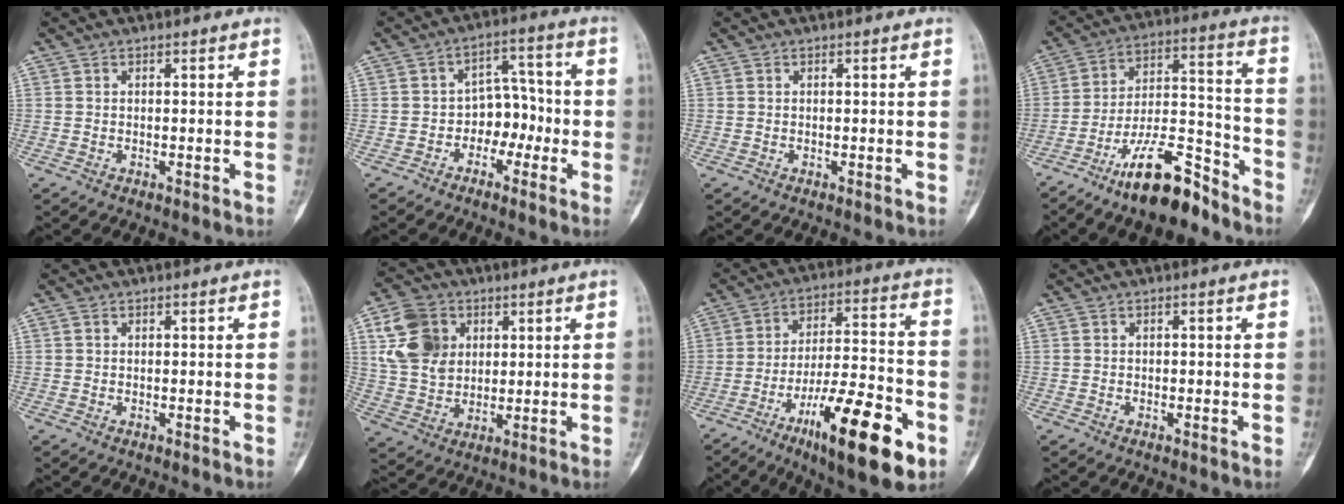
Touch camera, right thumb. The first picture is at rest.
{"total": 6.9, "force": [-2.4, 5.2, 4.0], "torque": [-0.016, 0.043, -0.047]}
{"total": 0.0}
{"total": 16.0, "force": [-11.5, 5.0, 9.9], "torque": [-0.152, 0.091, -0.200]}
{"total": 1.2, "force": [-0.1, -1.2, -0.3], "torque": [-0.003, 0.000, -0.001]}
{"total": 12.1, "force": [3.7, 9.5, 6.5], "torque": [-0.097, -0.002, 0.072]}
{"total": 21.1, "force": [-9.9, 5.7, 17.7], "torque": [-0.267, 0.049, -0.152]}
{"total": 0.0}